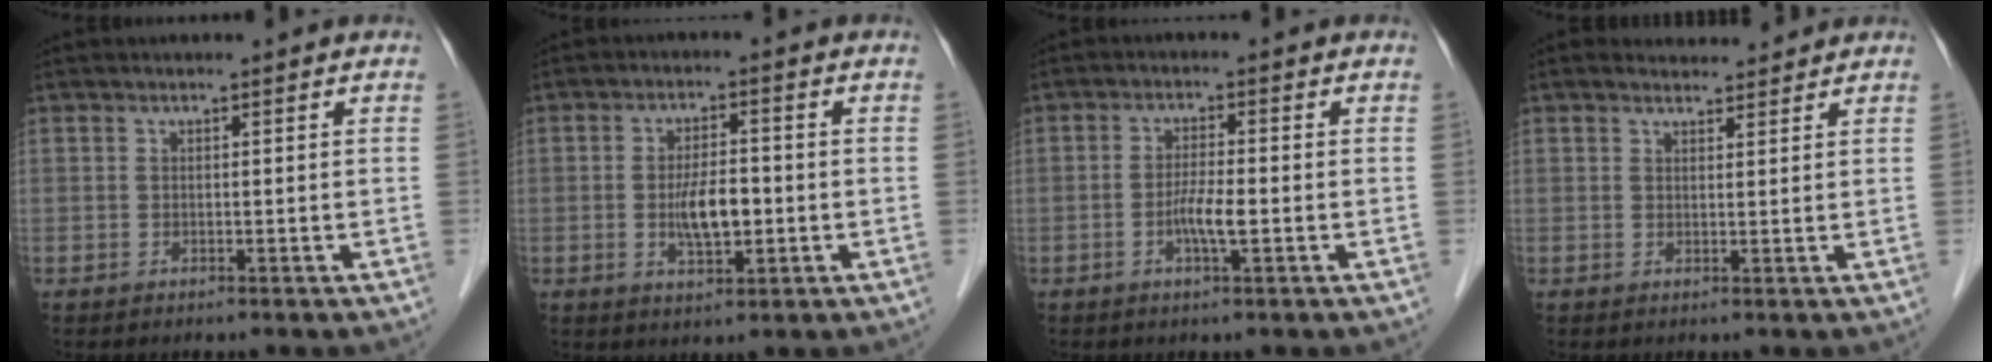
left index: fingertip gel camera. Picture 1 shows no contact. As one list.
[{"total": 5.7, "force": [-1.8, 1.9, 5.1], "torque": [-0.098, -0.006, -0.029]}, {"total": 3.9, "force": [-2.0, 0.3, 3.4], "torque": [-0.067, -0.008, -0.037]}, {"total": 1.7, "force": [1.6, 0.6, -0.1], "torque": [-0.004, 0.005, 0.022]}]